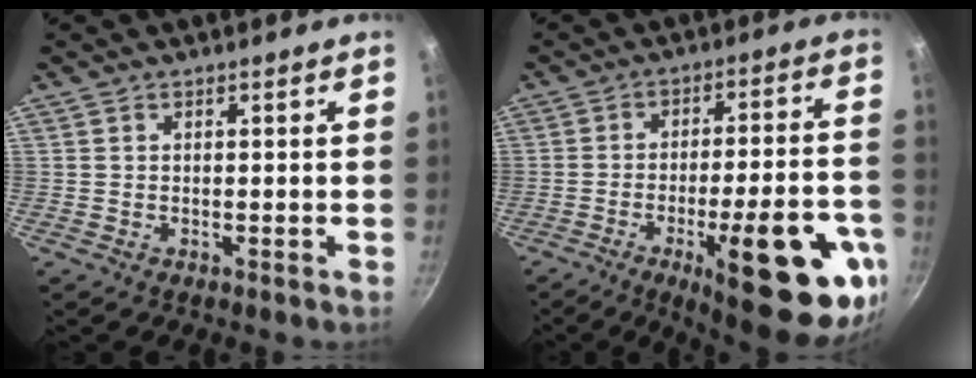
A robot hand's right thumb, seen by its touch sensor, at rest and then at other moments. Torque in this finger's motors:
{"motor_torque": [2.44, 2.57, 1.36, -1.40, 0.48]}